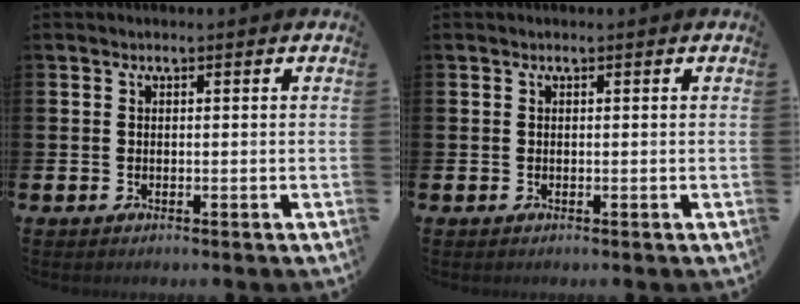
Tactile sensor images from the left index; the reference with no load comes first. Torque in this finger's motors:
{"motor_torque": [0.18, 0.10, 0.02, -0.01]}